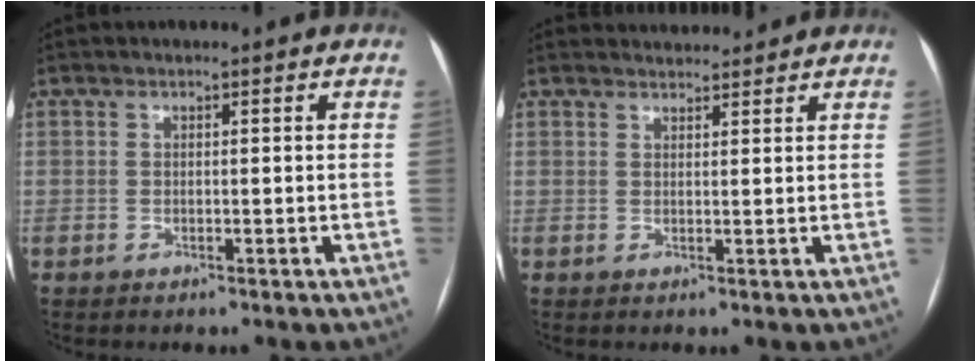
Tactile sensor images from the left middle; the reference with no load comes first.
{"total": 4.5, "force": [4.4, 1.0, 0.4], "torque": [-0.007, 0.022, 0.059]}